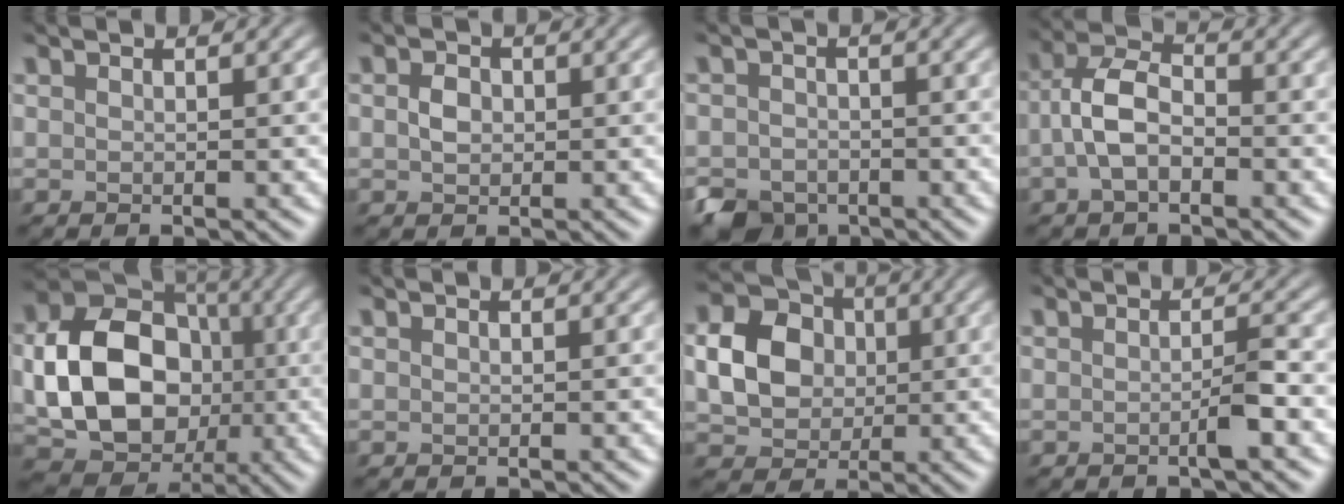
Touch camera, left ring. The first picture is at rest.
{"total": 1.5, "force": [-0.9, 1.0, 0.6], "torque": [-0.014, -0.006, -0.022]}
{"total": 3.3, "force": [-2.1, 2.5, 0.6], "torque": [-0.013, -0.009, -0.044]}
{"total": 4.3, "force": [-2.2, 2.3, 2.9], "torque": [-0.060, -0.001, -0.051]}
{"total": 12.5, "force": [-2.5, 9.3, 8.0], "torque": [-0.135, -0.010, -0.054]}
{"total": 0.0}
{"total": 7.4, "force": [-0.7, 6.1, 4.1], "torque": [-0.086, 0.000, -0.026]}
{"total": 2.4, "force": [-1.6, 0.0, 1.7], "torque": [-0.031, -0.003, -0.031]}